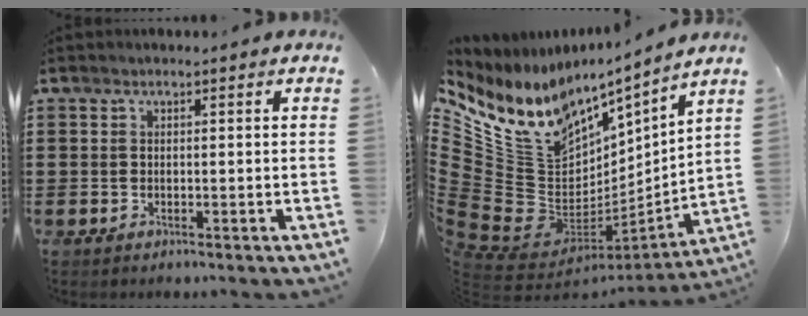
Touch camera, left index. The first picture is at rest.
{"total": 12.4, "force": [6.2, 8.7, 6.2], "torque": [-0.163, -0.072, 0.105]}